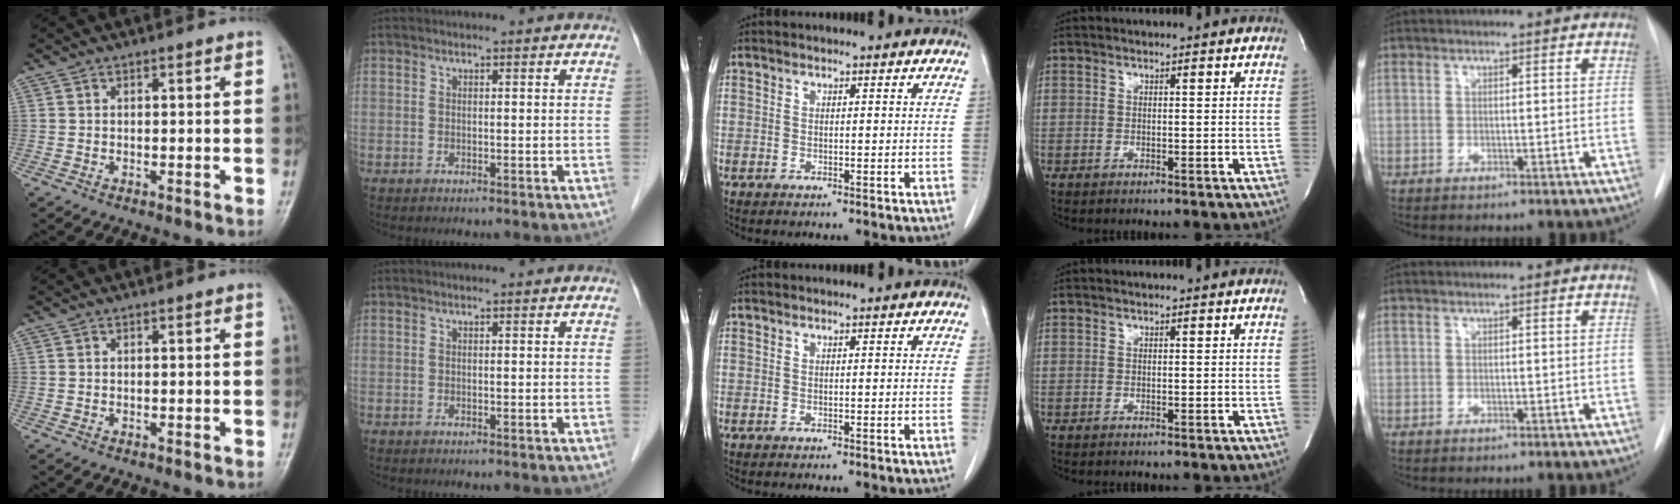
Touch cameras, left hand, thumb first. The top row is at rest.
{}